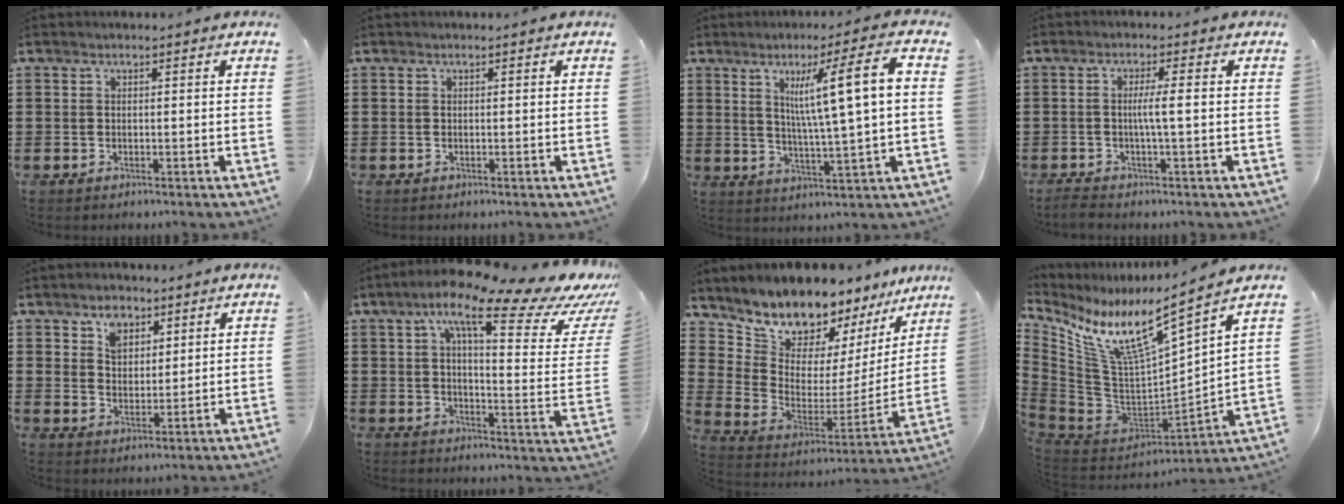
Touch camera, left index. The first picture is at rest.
{"total": 0.0}
{"total": 10.2, "force": [2.7, 0.4, 9.8], "torque": [-0.173, 0.000, 0.036]}
{"total": 3.6, "force": [-0.6, -0.2, 3.6], "torque": [-0.065, -0.003, -0.015]}
{"total": 4.9, "force": [3.3, 3.2, 1.6], "torque": [-0.020, -0.001, 0.058]}
{"total": 14.1, "force": [9.1, 2.6, 10.4], "torque": [-0.183, -0.039, 0.139]}
{"total": 9.3, "force": [8.8, 2.8, 0.7], "torque": [-0.074, -0.082, 0.159]}
{"total": 10.8, "force": [7.1, 1.4, 8.1], "torque": [-0.181, -0.062, 0.112]}